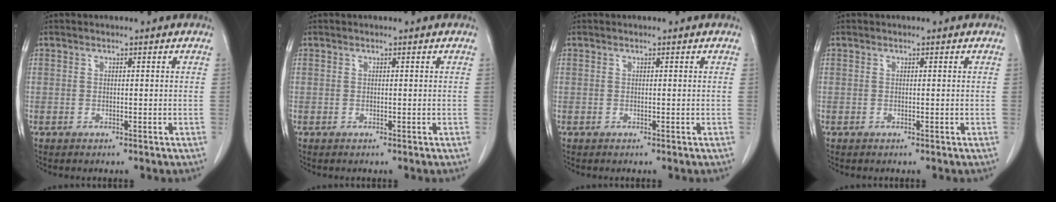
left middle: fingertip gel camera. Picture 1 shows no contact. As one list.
[{"total": 0.0}, {"total": 0.0}, {"total": 0.0}]